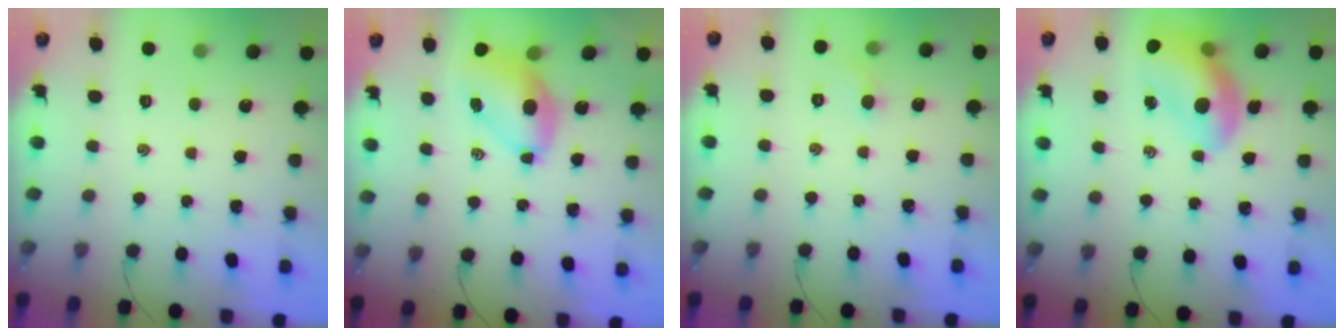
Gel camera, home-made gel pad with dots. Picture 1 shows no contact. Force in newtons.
{"total": 7.8, "press": 7.8, "slide": 1.1}
{"total": 3.4, "press": 3.3, "slide": 1.1}
{"total": 13.8, "press": 13.2, "slide": 4.1}